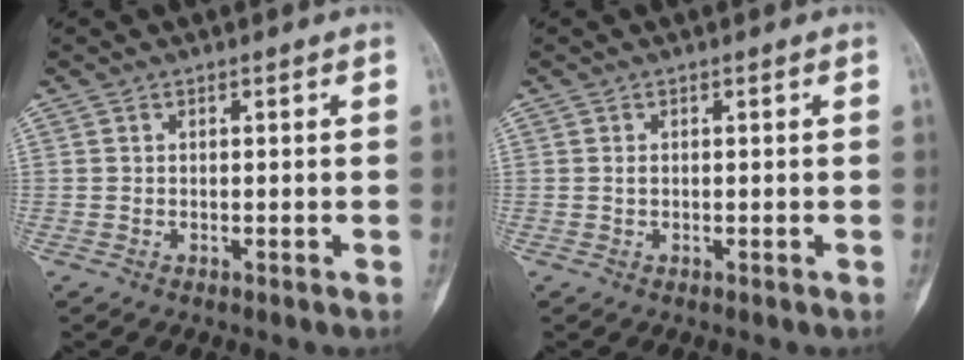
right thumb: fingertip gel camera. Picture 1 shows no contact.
{"total": 0.5, "force": [0.1, 0.3, 0.4], "torque": [-0.009, 0.001, 0.002]}